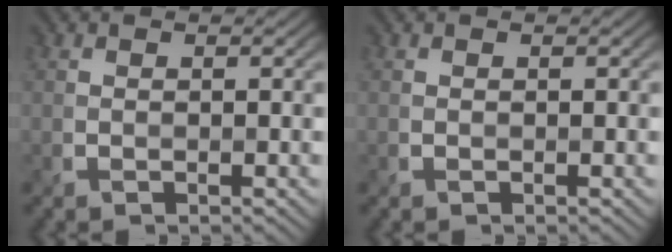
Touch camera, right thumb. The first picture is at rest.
{"total": 0.0}